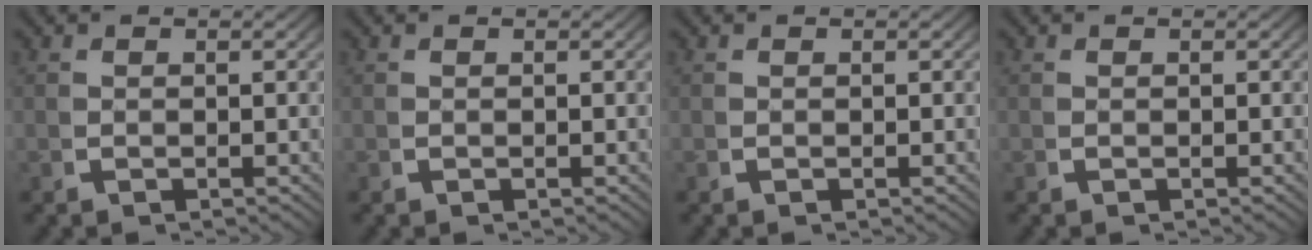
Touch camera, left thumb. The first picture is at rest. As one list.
[{"total": 0.0}, {"total": 0.0}, {"total": 0.0}]